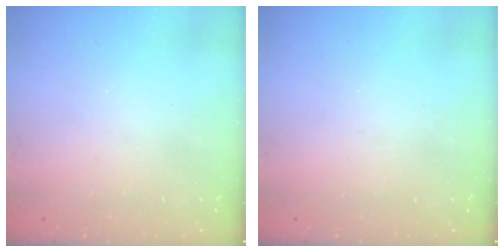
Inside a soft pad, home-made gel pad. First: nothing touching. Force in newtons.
{"total": 0.0}